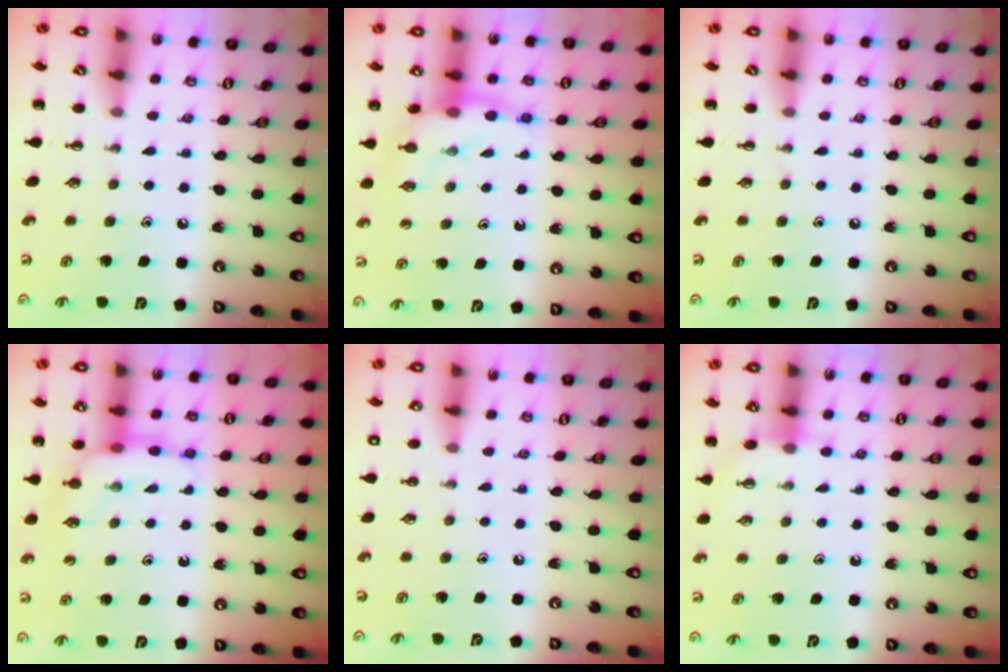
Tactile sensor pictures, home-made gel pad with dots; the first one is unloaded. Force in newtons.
{"total": 10.2, "press": 10.1, "slide": 1.6}
{"total": 0.0}
{"total": 10.0, "press": 9.9, "slide": 1.4}
{"total": 1.4, "press": 1.4, "slide": 0.1}
{"total": 4.9, "press": 4.8, "slide": 1.0}